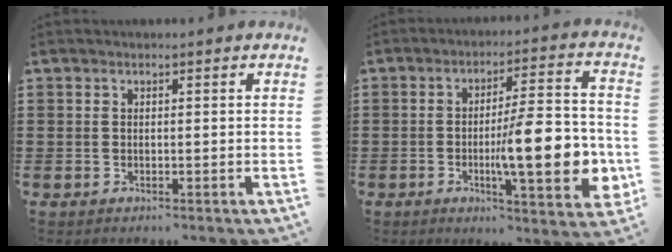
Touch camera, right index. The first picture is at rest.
{"total": 13.3, "force": [-2.6, 3.2, 12.6], "torque": [-0.179, -0.011, -0.047]}